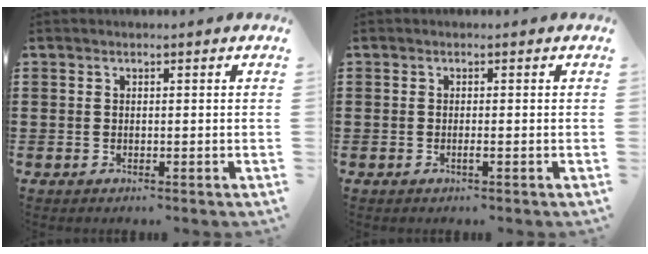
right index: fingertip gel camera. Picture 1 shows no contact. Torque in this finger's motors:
{"motor_torque": [0.50, 0.48, 0.08, 0.01]}